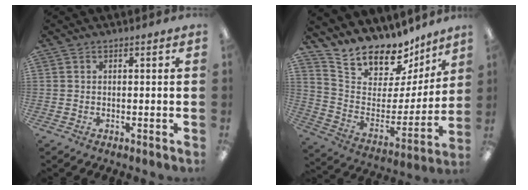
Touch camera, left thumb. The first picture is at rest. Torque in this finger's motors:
{"motor_torque": [0.33, 0.10, -0.36, -0.35, 0.04]}